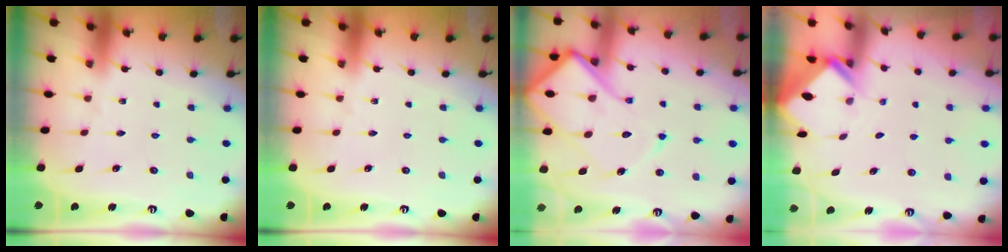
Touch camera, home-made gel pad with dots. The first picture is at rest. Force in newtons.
{"total": 0.0}
{"total": 16.3, "press": 16.2, "slide": 1.7}
{"total": 2.4, "press": 2.4, "slide": 0.1}